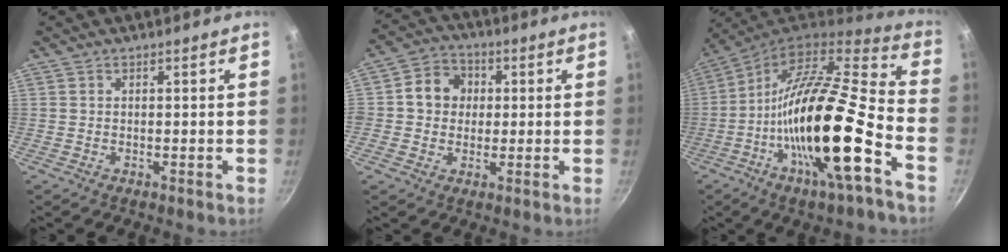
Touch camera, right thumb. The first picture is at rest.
{"total": 9.3, "force": [1.0, 8.2, 4.2], "torque": [-0.035, 0.013, -0.003]}
{"total": 23.6, "force": [-8.2, 5.4, 21.5], "torque": [-0.352, 0.029, -0.158]}